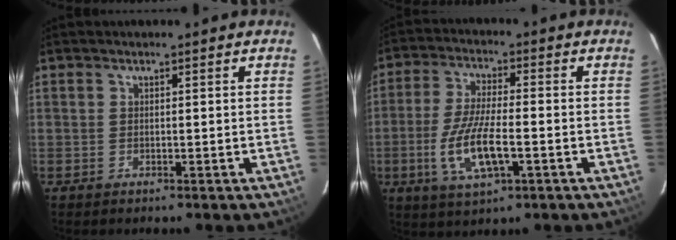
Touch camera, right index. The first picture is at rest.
{"total": 11.0, "force": [-3.2, 3.3, 10.0], "torque": [-0.205, -0.010, -0.060]}